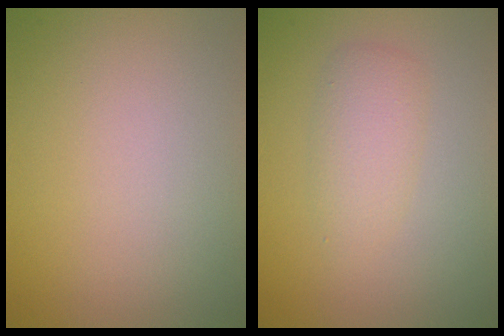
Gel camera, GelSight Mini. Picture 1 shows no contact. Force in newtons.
{"total": 2.3, "press": 2.3, "slide": 0.1}